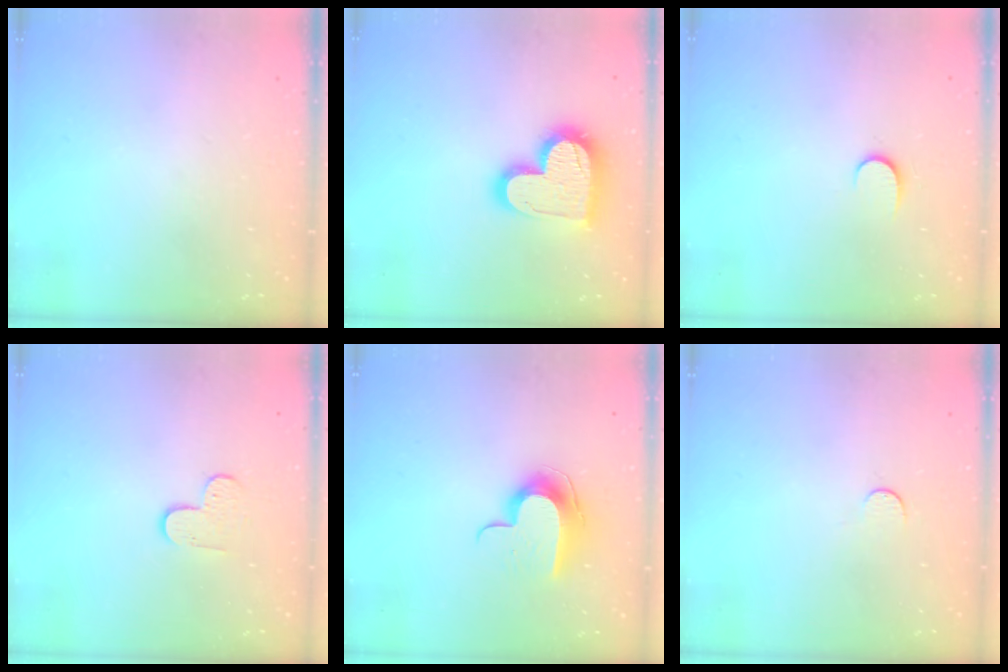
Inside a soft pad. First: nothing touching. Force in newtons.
{"total": 16.9, "press": 16.9, "slide": 1.3}
{"total": 5.7, "press": 5.7, "slide": 0.5}
{"total": 3.8, "press": 3.8, "slide": 0.4}
{"total": 10.2, "press": 10.2, "slide": 0.6}
{"total": 3.3, "press": 3.2, "slide": 0.3}